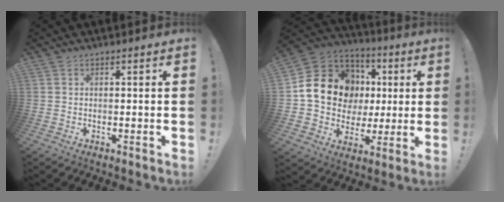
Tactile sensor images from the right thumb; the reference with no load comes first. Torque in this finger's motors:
{"motor_torque": [1.34, 1.40, 0.10, 0.07, 0.17]}